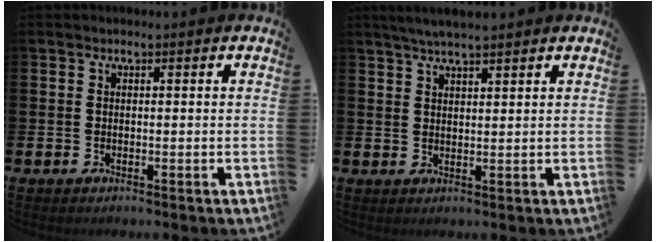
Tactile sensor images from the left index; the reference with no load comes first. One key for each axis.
{"total": 5.9, "fx": 5.6, "fy": 0.2, "fz": 1.9, "tx": -0.056, "ty": -0.017, "tz": 0.100}